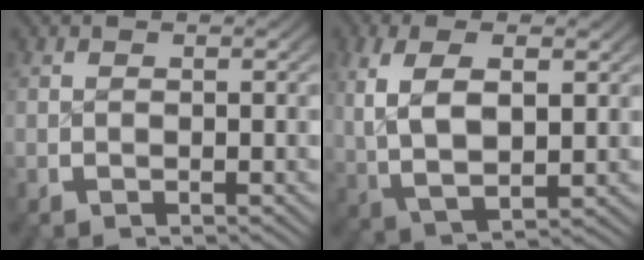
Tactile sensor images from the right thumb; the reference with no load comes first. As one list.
[{"total": 7.4, "force": [0.8, 4.5, 5.7], "torque": [-0.135, -0.017, 0.031]}]